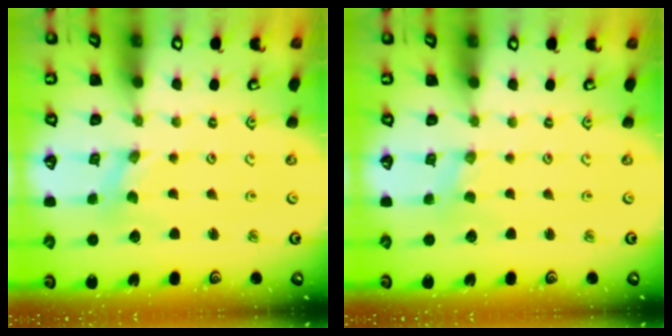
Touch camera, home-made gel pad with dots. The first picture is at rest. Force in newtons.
{"total": 0.0}